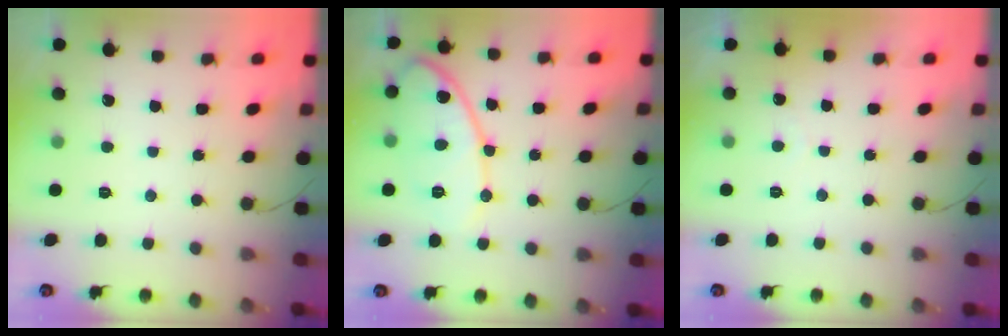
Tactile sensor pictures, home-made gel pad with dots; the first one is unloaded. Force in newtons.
{"total": 13.5, "press": 13.5, "slide": 1.2}
{"total": 1.7, "press": 1.6, "slide": 0.0}